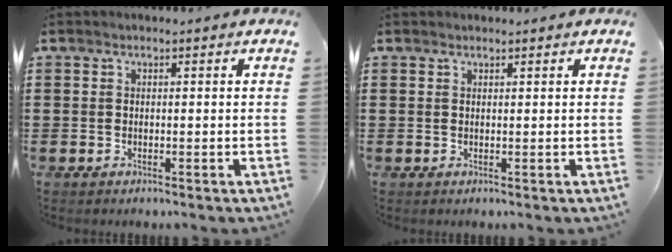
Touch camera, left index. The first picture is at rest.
{"total": 0.6, "force": [0.5, 0.1, 0.1], "torque": [-0.003, 0.000, 0.011]}